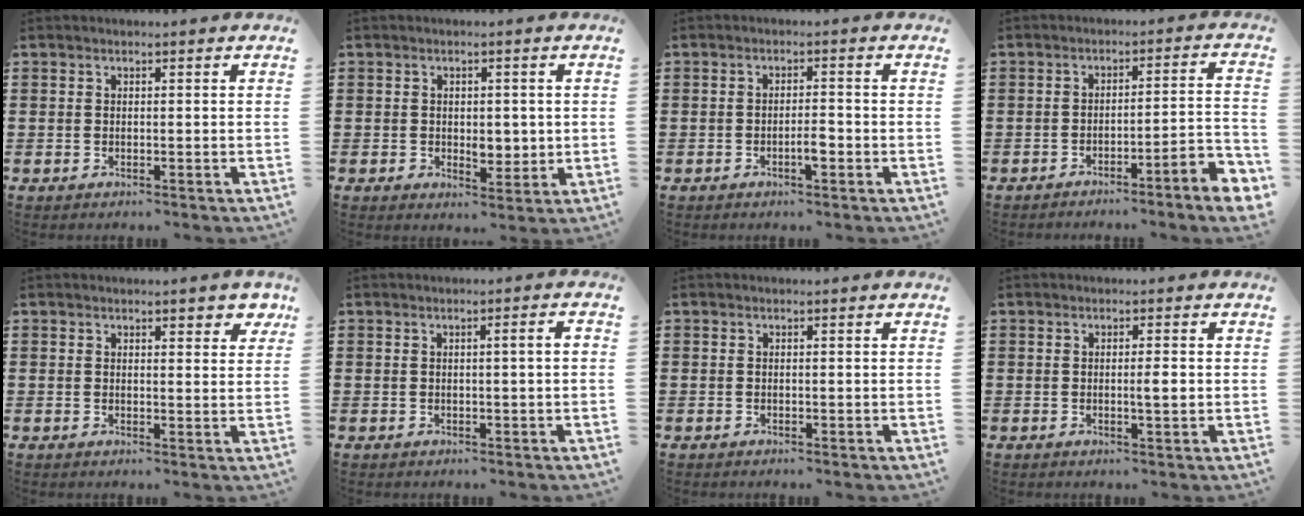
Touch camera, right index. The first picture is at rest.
{"total": 3.3, "force": [0.1, 2.3, 2.3], "torque": [-0.032, 0.002, -0.004]}
{"total": 2.7, "force": [-1.2, 0.5, 2.3], "torque": [-0.042, 0.003, -0.023]}
{"total": 4.6, "force": [-3.9, -0.4, 2.4], "torque": [-0.041, -0.012, -0.080]}
{"total": 2.1, "force": [1.6, 0.8, 1.1], "torque": [-0.010, 0.001, 0.025]}
{"total": 1.3, "force": [-0.2, -0.2, 1.3], "torque": [-0.020, -0.003, -0.005]}
{"total": 0.0}
{"total": 2.1, "force": [-0.2, 0.2, 2.1], "torque": [-0.037, -0.003, -0.004]}